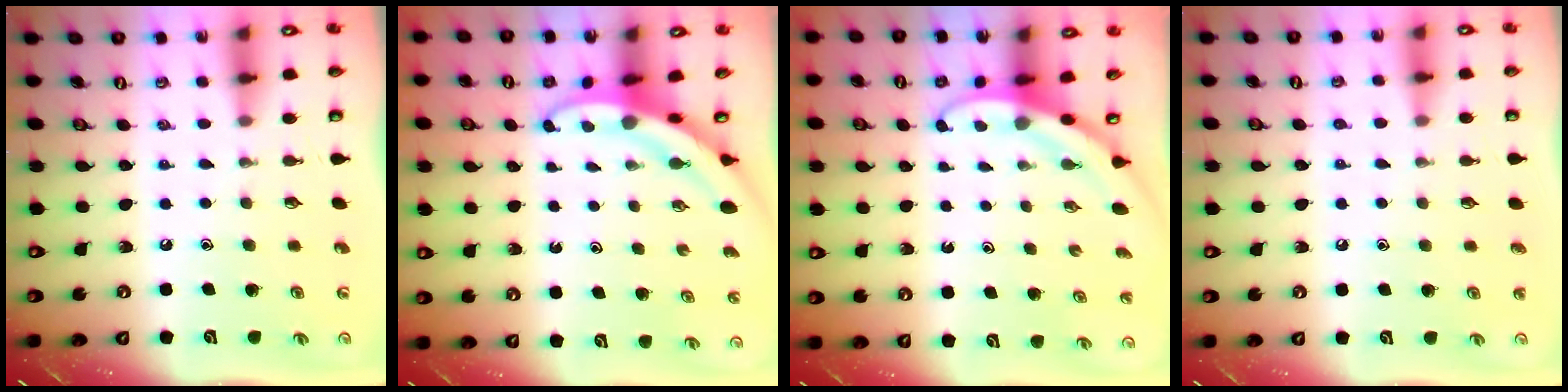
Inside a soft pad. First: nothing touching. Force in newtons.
{"total": 3.3, "press": 3.3, "slide": 0.2}
{"total": 3.0, "press": 3.0, "slide": 0.1}
{"total": 3.3, "press": 3.3, "slide": 0.4}